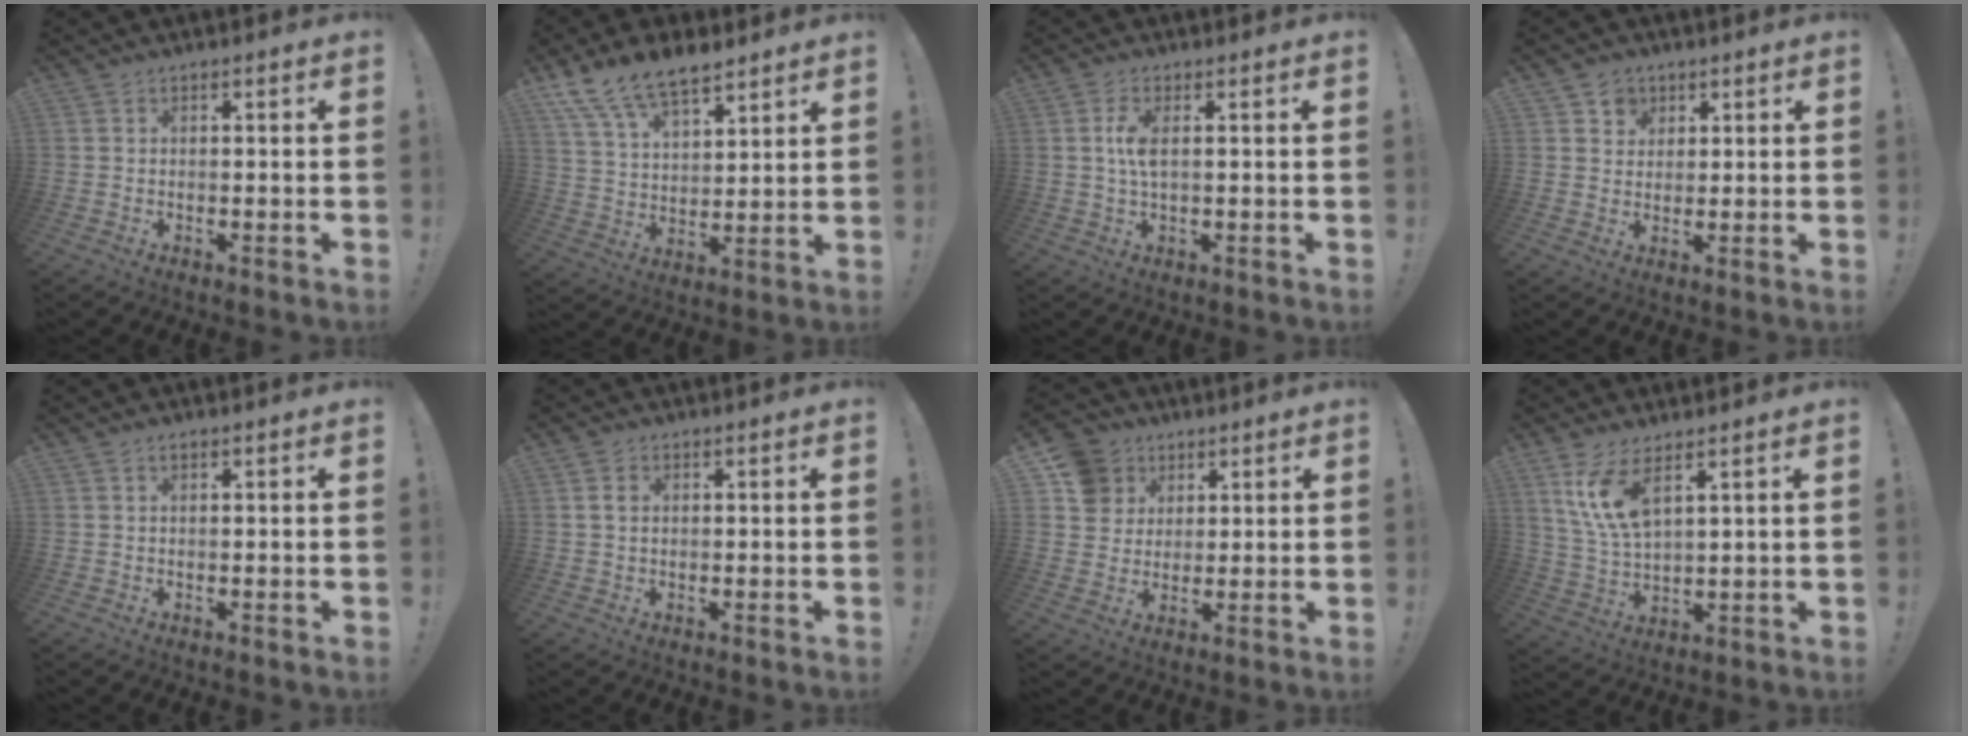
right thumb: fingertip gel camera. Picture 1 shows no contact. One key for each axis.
{"total": 13.2, "fx": 10.0, "fy": 5.7, "fz": 6.4, "tx": -0.124, "ty": -0.058, "tz": 0.188}
{"total": 5.1, "fx": 0.8, "fy": 1.8, "fz": 4.7, "tx": -0.096, "ty": -0.004, "tz": 0.008}
{"total": 4.4, "fx": 2.4, "fy": 3.6, "fz": 0.6, "tx": 0.003, "ty": -0.016, "tz": 0.040}
{"total": 0.8, "fx": 0.5, "fy": 0.5, "fz": 0.4, "tx": -0.009, "ty": 0.003, "tz": 0.009}
{"total": 2.3, "fx": 0.6, "fy": 1.6, "fz": 1.5, "tx": -0.029, "ty": 0.006, "tz": 0.011}
{"total": 10.6, "fx": 4.4, "fy": 9.2, "fz": 2.7, "tx": -0.033, "ty": -0.019, "tz": 0.091}
{"total": 10.6, "fx": 6.1, "fy": 3.9, "fz": 7.7, "tx": -0.170, "ty": -0.024, "tz": 0.113}